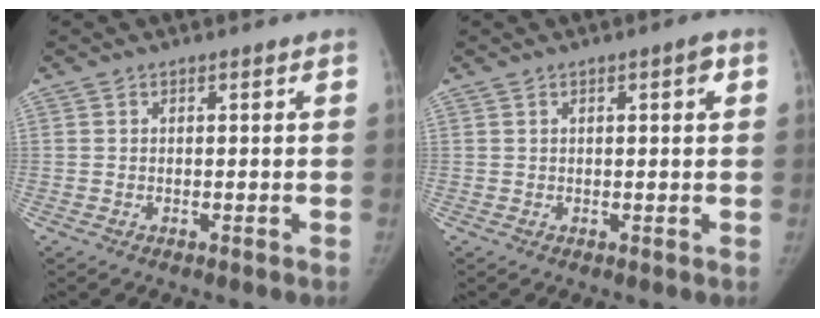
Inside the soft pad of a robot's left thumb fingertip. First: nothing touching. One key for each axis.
{"total": 2.1, "fx": 0.7, "fy": 0.7, "fz": 1.9, "tx": -0.022, "ty": 0.002, "tz": 0.008}